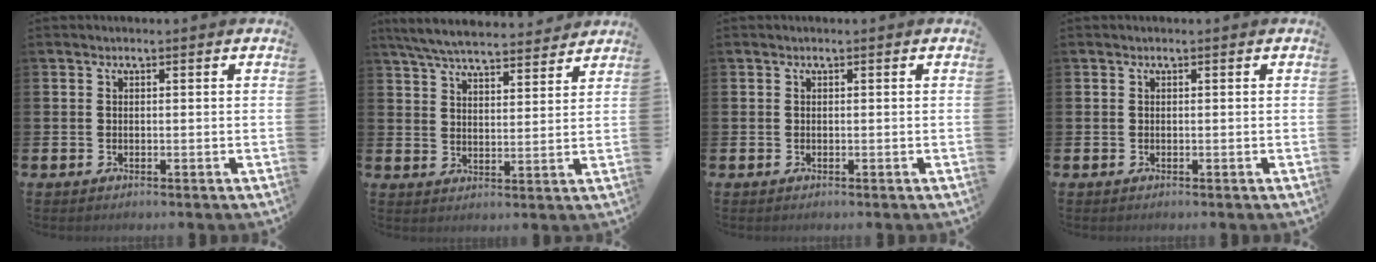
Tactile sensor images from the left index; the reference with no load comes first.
{"total": 6.7, "force": [6.4, 0.9, 1.6], "torque": [-0.050, -0.037, 0.114]}
{"total": 0.0}
{"total": 0.0}